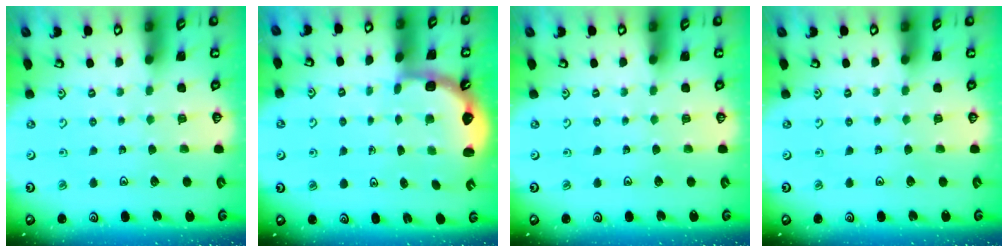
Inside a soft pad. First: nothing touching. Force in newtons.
{"total": 2.5, "press": 2.1, "slide": 1.3}
{"total": 0.0}
{"total": 0.0}